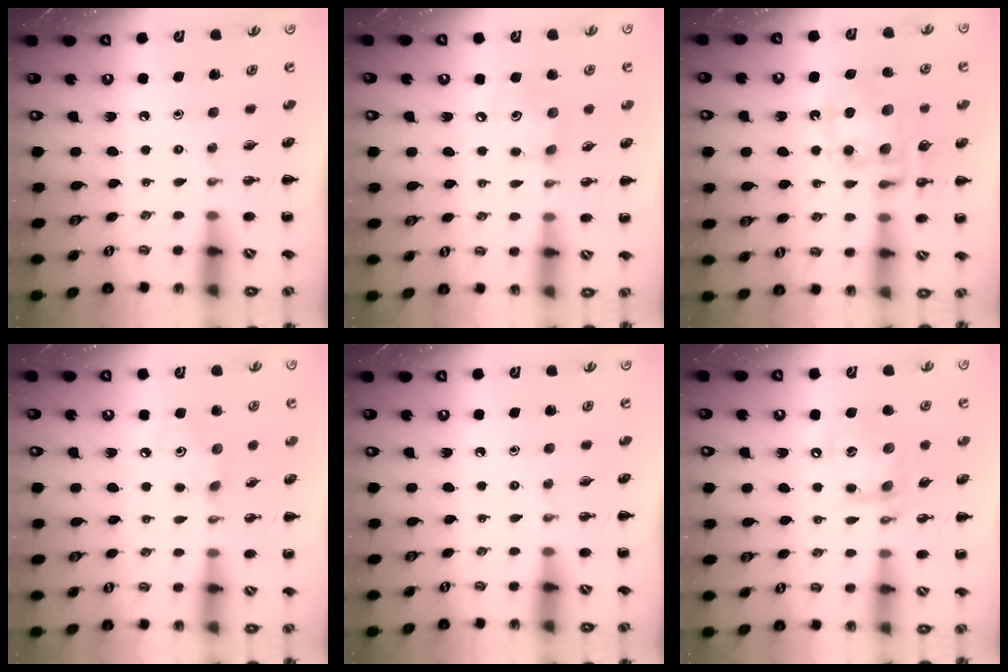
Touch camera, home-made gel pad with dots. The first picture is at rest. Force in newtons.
{"total": 6.4, "press": 6.4, "slide": 0.8}
{"total": 14.6, "press": 14.3, "slide": 3.1}
{"total": 3.4, "press": 3.3, "slide": 0.6}
{"total": 0.0}
{"total": 14.6, "press": 14.3, "slide": 2.8}